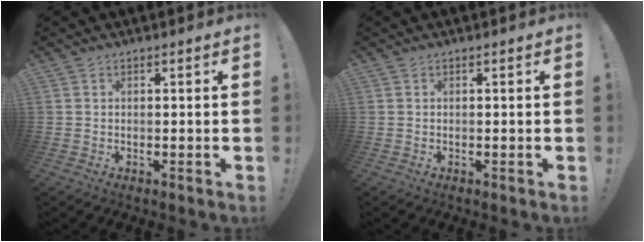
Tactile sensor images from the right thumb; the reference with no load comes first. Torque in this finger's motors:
{"motor_torque": [-0.03, 0.02, -0.08, 0.08, 0.03]}